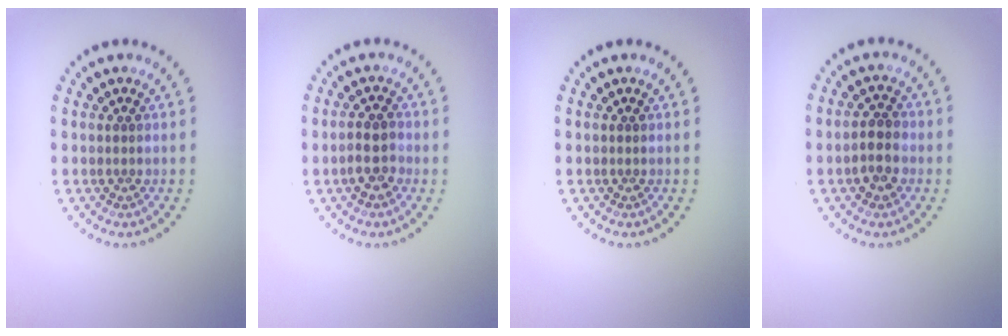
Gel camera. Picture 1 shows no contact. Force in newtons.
{"total": 2.2, "press": 2.1, "slide": 0.7}
{"total": 0.0}
{"total": 2.6, "press": 2.5, "slide": 0.3}